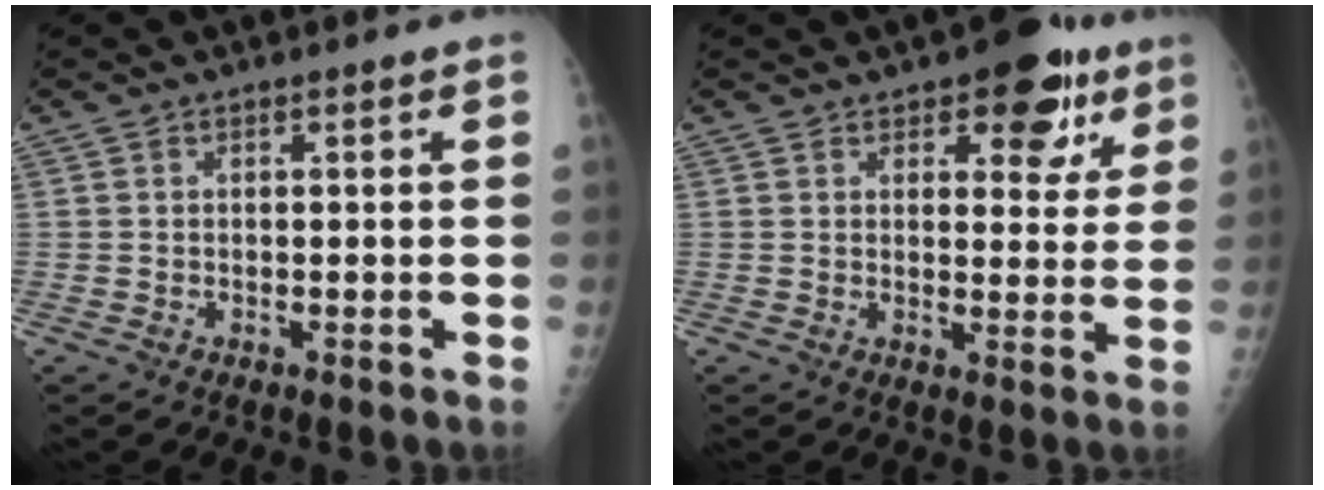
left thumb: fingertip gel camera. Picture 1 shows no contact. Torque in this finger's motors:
{"motor_torque": [1.21, 0.76, 1.03, -0.43, 0.02]}